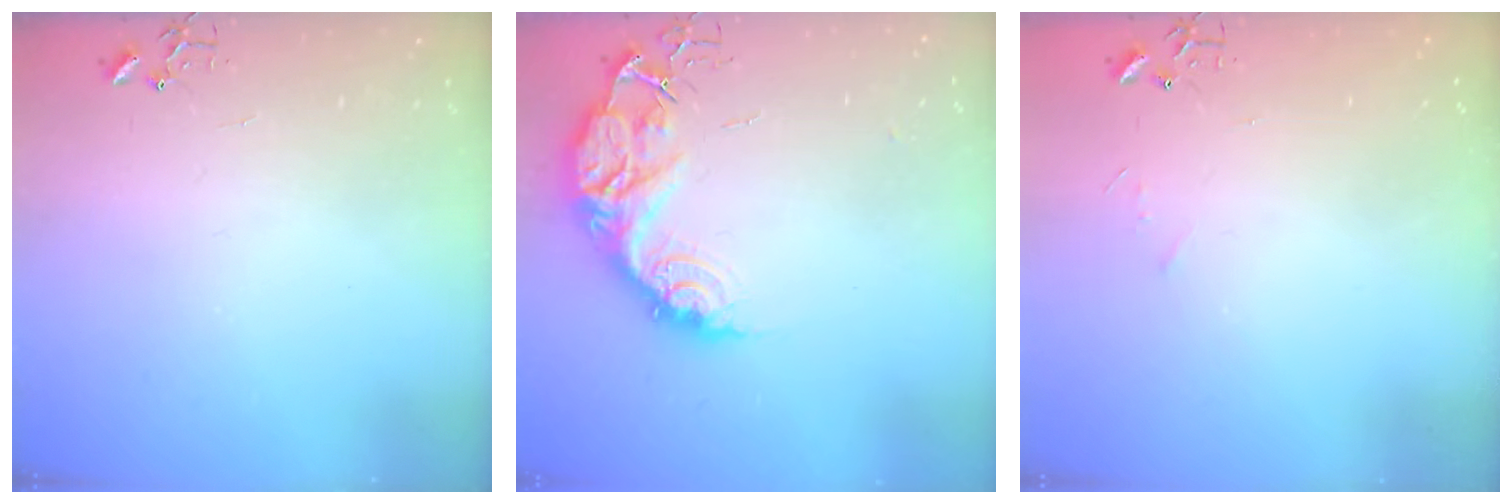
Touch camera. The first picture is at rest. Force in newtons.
{"total": 16.1, "press": 16.0, "slide": 1.5}
{"total": 3.5, "press": 3.5, "slide": 0.4}